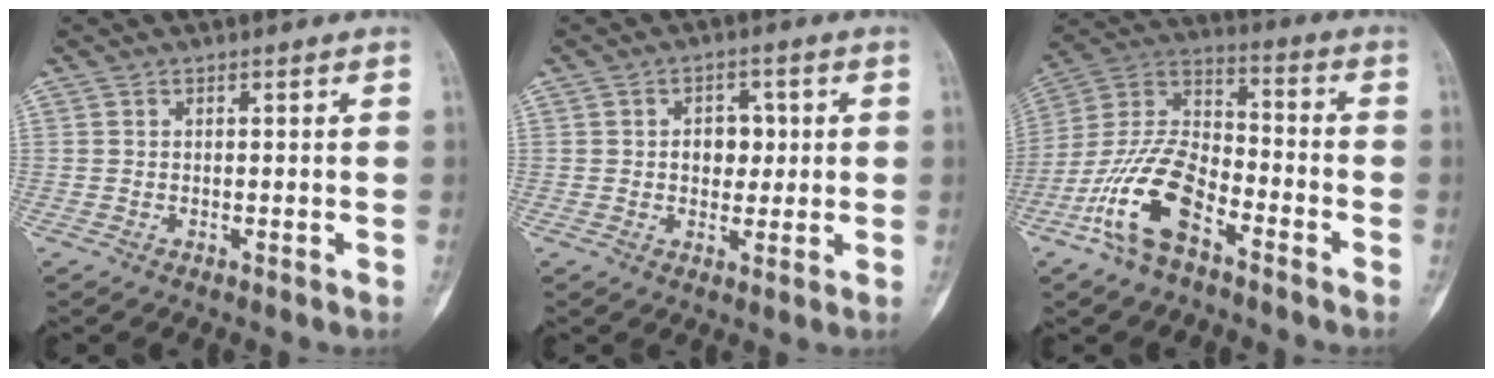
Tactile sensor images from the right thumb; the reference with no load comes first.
{"total": 5.1, "force": [0.5, 3.8, 3.3], "torque": [-0.015, 0.003, 0.006]}
{"total": 15.6, "force": [-8.2, 7.5, 11.0], "torque": [-0.215, 0.056, -0.166]}